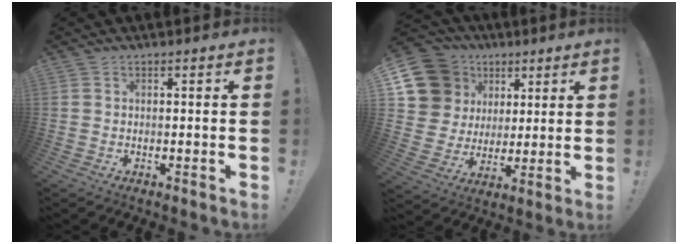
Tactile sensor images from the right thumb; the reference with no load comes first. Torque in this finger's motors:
{"motor_torque": [-0.32, 0.61, -0.24, 0.48, 0.05]}